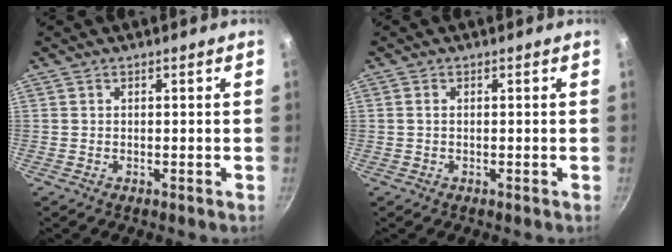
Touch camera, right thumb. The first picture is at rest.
{"total": 0.7, "force": [0.1, 0.4, 0.6], "torque": [-0.013, 0.002, 0.001]}